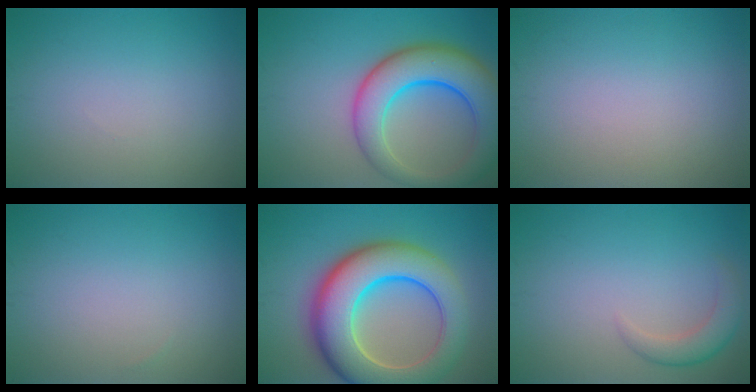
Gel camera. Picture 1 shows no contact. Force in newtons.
{"total": 8.9, "press": 8.9, "slide": 0.4}
{"total": 0.0}
{"total": 0.0}
{"total": 11.9, "press": 11.9, "slide": 0.3}
{"total": 2.6, "press": 2.6, "slide": 0.3}